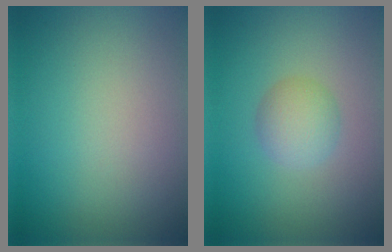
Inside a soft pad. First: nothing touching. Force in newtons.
{"total": 2.4, "press": 2.4, "slide": 0.1}